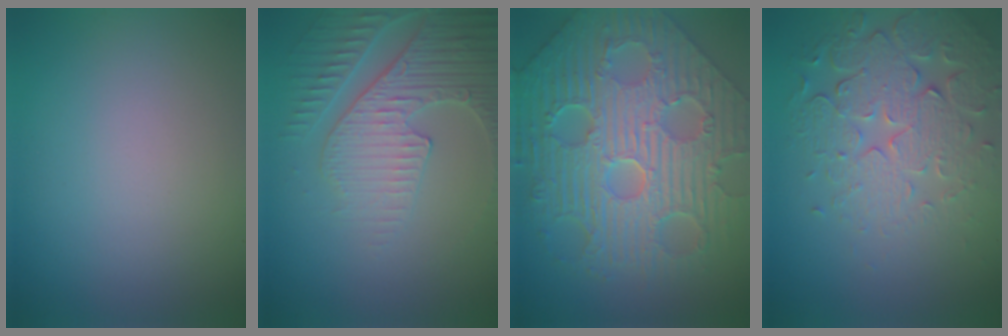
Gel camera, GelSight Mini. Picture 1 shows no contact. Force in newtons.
{"total": 4.3, "press": 4.2, "slide": 0.8}
{"total": 11.7, "press": 8.0, "slide": 8.6}
{"total": 6.2, "press": 4.9, "slide": 3.9}